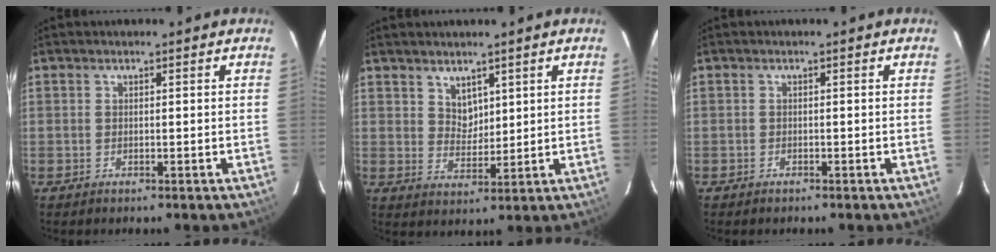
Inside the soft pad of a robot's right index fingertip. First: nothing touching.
{"total": 4.0, "force": [2.8, 2.6, 1.3], "torque": [-0.012, 0.002, 0.054]}
{"total": 0.8, "force": [-0.6, 0.5, 0.0], "torque": [-0.004, 0.003, -0.010]}